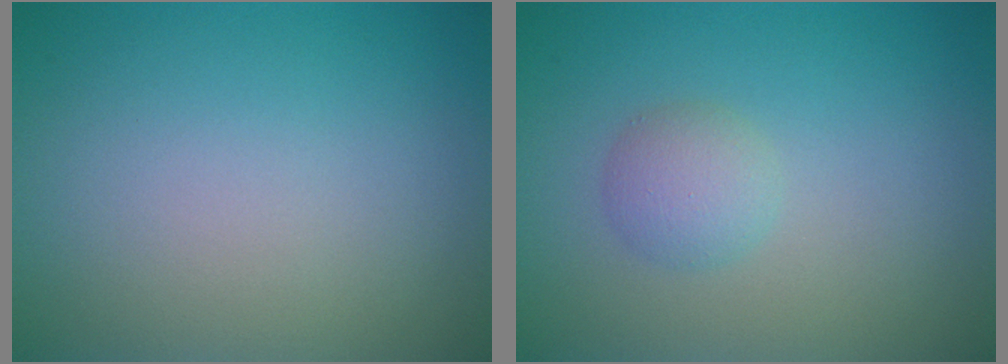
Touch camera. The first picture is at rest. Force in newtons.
{"total": 2.0, "press": 2.0, "slide": 0.1}